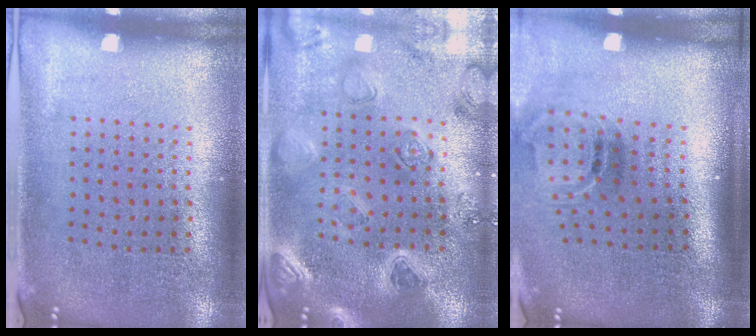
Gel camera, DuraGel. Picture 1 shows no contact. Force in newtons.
{"total": 2.2, "press": 2.2, "slide": 0.5}
{"total": 1.6, "press": 1.0, "slide": 1.2}